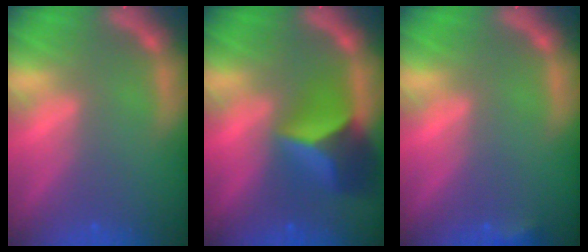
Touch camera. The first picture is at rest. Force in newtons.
{"total": 6.9}
{"total": 1.4}